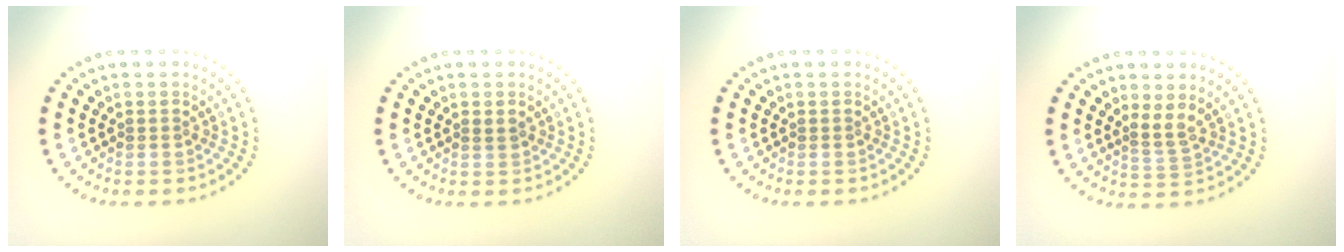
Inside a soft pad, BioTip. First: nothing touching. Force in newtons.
{"total": 0.7, "press": 0.7, "slide": 0.3}
{"total": 0.0}
{"total": 1.9, "press": 1.2, "slide": 1.5}